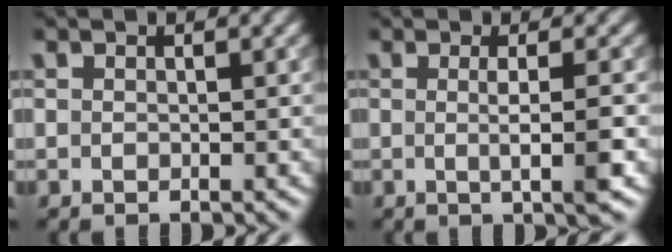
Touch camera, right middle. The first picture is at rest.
{"total": 3.1, "force": [-0.2, 0.6, 3.1], "torque": [-0.043, -0.003, -0.005]}